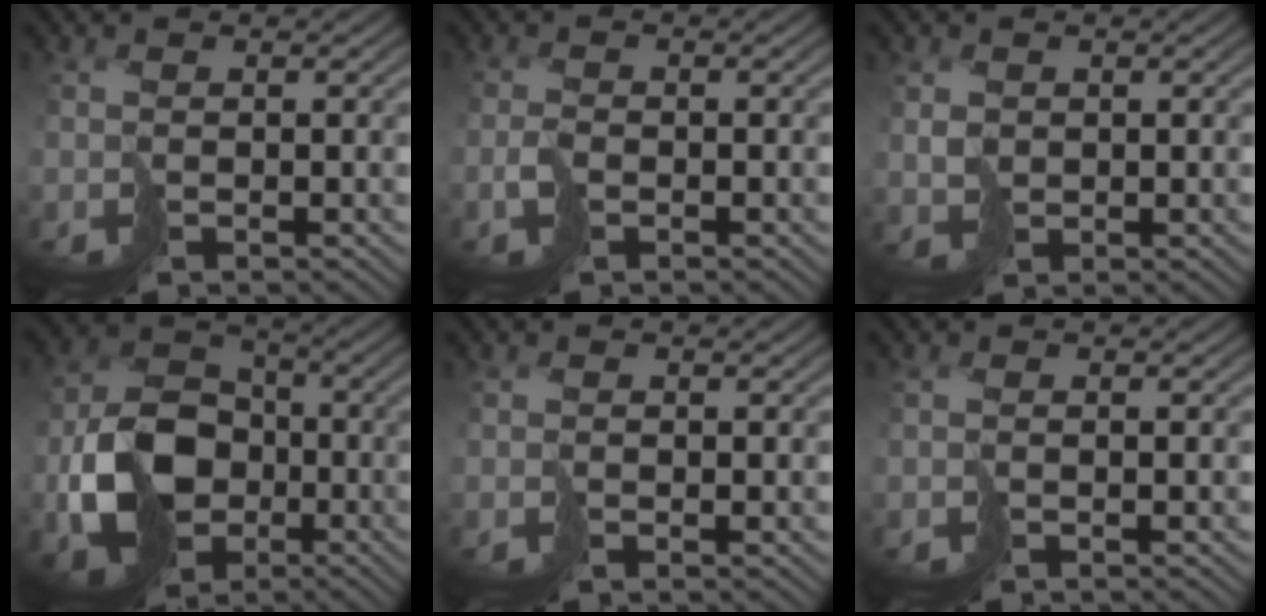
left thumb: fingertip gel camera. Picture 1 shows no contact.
{"total": 1.5, "force": [-0.8, 0.9, 0.9], "torque": [-0.021, -0.002, -0.014]}
{"total": 1.9, "force": [1.1, 1.5, 0.3], "torque": [-0.005, -0.002, 0.029]}
{"total": 11.7, "force": [-3.3, 9.1, 6.5], "torque": [-0.129, -0.019, -0.066]}
{"total": 0.8, "force": [-0.1, 0.2, 0.8], "torque": [-0.014, -0.002, 0.001]}
{"total": 1.0, "force": [-0.1, 0.2, 1.0], "torque": [-0.019, -0.001, -0.003]}